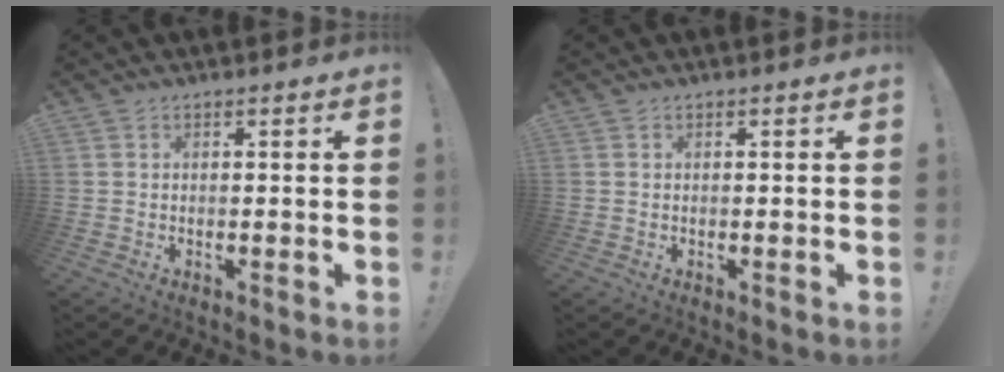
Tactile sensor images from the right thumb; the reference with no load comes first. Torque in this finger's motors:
{"motor_torque": [0.00, 0.00, 0.00, 0.00, 0.03]}